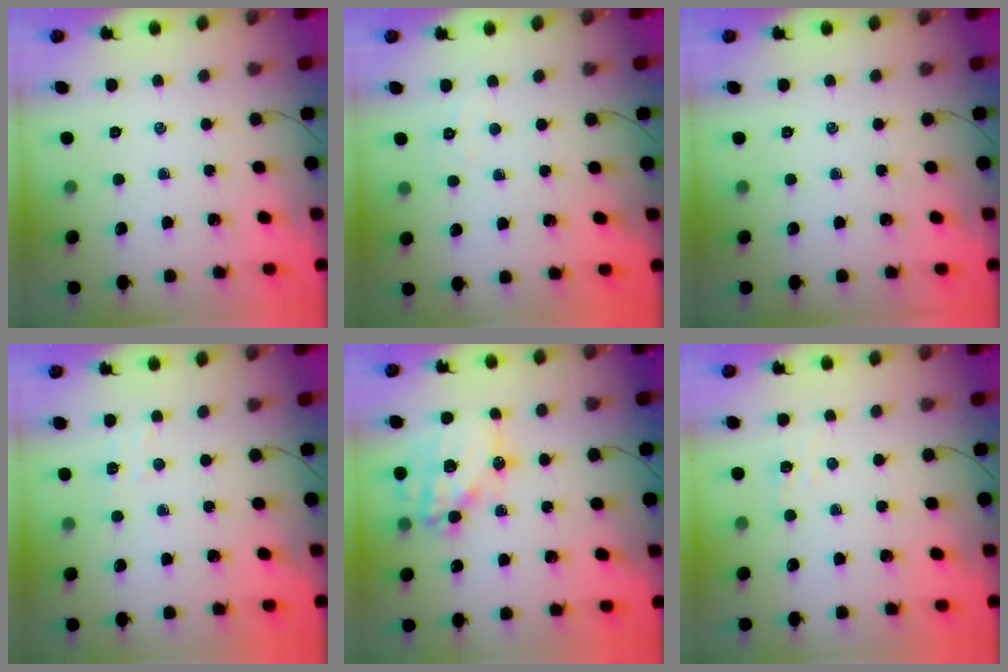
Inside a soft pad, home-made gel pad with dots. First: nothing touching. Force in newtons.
{"total": 2.7, "press": 2.6, "slide": 0.7}
{"total": 0.0}
{"total": 4.3, "press": 4.2, "slide": 0.9}
{"total": 16.6, "press": 16.2, "slide": 3.7}
{"total": 2.9, "press": 2.8, "slide": 0.8}